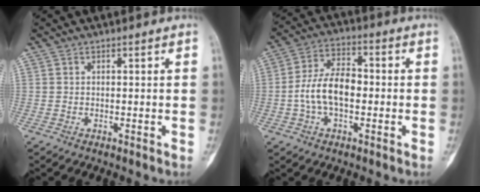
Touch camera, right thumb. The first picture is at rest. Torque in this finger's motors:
{"motor_torque": [1.65, 1.55, 1.07, -0.53, 0.14]}